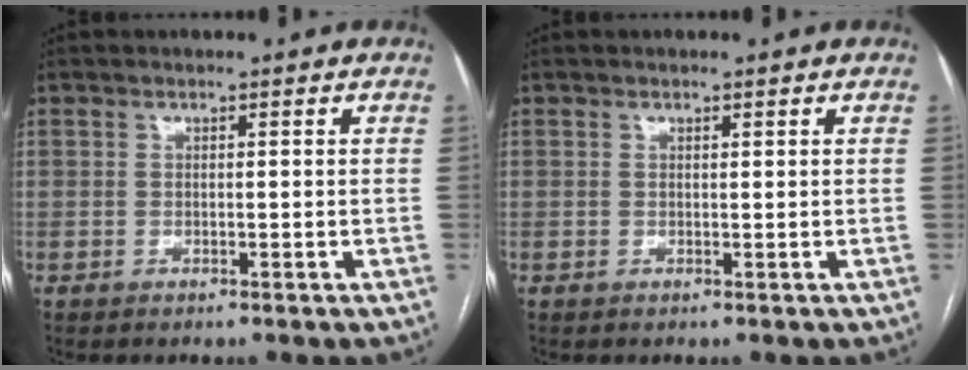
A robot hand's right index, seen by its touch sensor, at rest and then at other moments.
{"total": 0.0}